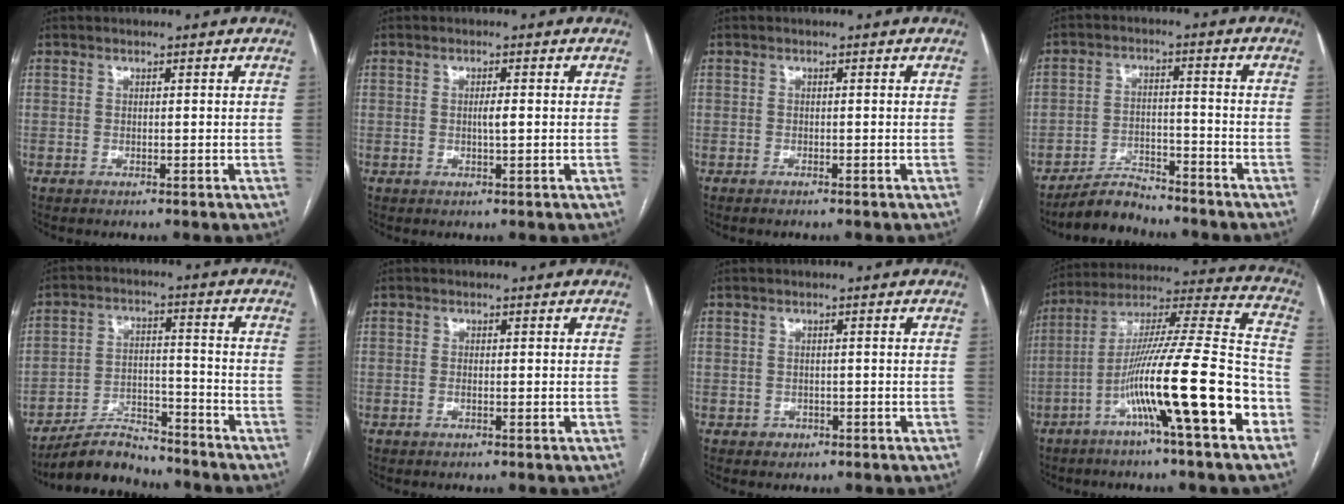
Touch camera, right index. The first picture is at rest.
{"total": 1.5, "force": [0.0, 0.1, 1.5], "torque": [-0.029, 0.000, 0.000]}
{"total": 0.8, "force": [-0.7, 0.1, 0.4], "torque": [-0.013, -0.002, -0.009]}
{"total": 5.8, "force": [-5.5, 1.5, 0.8], "torque": [-0.016, -0.002, -0.096]}
{"total": 8.3, "force": [-7.8, 2.2, 1.5], "torque": [-0.025, 0.010, -0.136]}
{"total": 0.9, "force": [-0.2, 0.1, 0.9], "torque": [-0.020, -0.002, -0.003]}
{"total": 1.4, "force": [-0.6, 1.2, 0.1], "torque": [0.000, 0.005, -0.007]}
{"total": 20.2, "force": [-8.3, 0.2, 18.5], "torque": [-0.297, -0.001, -0.145]}